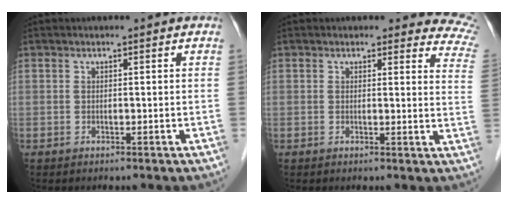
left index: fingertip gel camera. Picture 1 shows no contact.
{"total": 8.8, "force": [8.1, 3.1, 1.7], "torque": [0.026, -0.036, 0.042]}